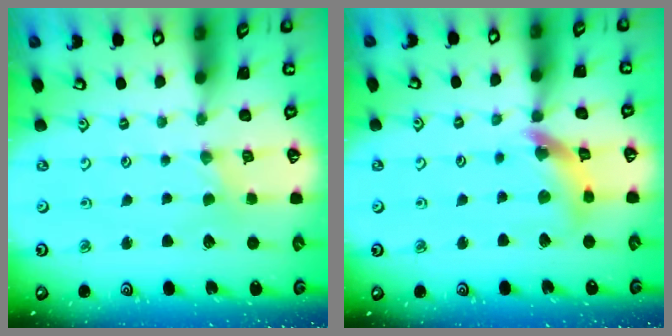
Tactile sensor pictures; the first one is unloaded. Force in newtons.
{"total": 11.5, "press": 11.4, "slide": 1.1}